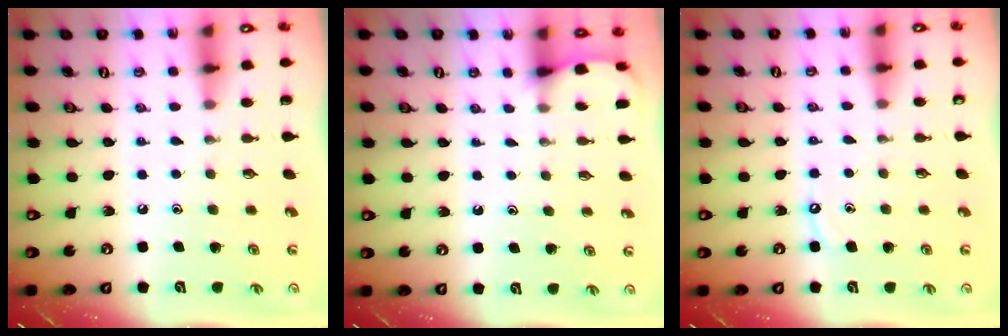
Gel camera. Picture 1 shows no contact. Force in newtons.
{"total": 2.8, "press": 2.8, "slide": 0.1}
{"total": 4.9, "press": 4.8, "slide": 0.6}